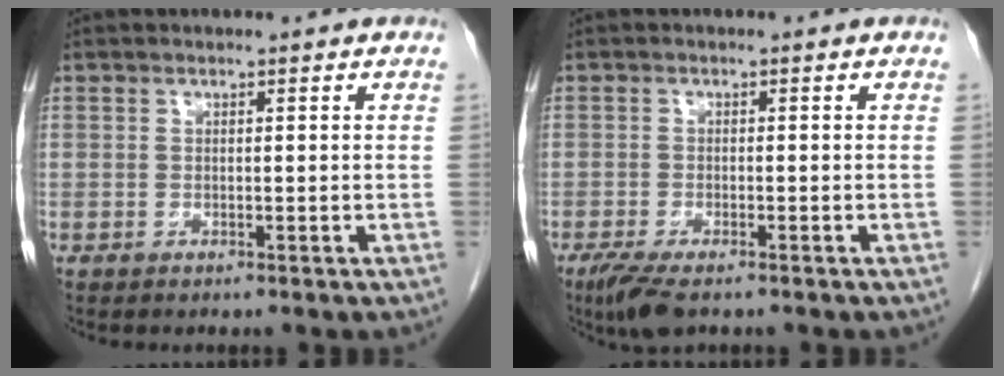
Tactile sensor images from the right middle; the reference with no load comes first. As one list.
[{"total": 5.0, "force": [-3.5, 1.3, 3.3], "torque": [-0.065, -0.013, -0.059]}]